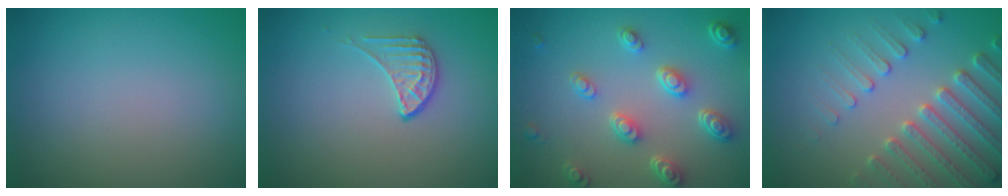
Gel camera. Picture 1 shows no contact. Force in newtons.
{"total": 1.9, "press": 1.3, "slide": 1.3}
{"total": 4.6, "press": 3.6, "slide": 2.8}
{"total": 4.5, "press": 4.4, "slide": 0.8}